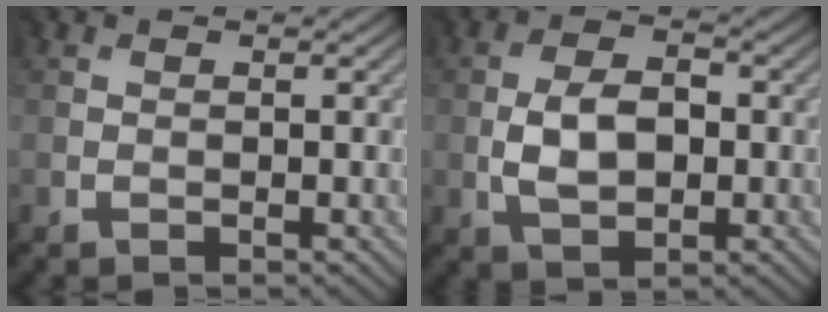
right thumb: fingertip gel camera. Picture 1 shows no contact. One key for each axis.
{"total": 4.4, "fx": -0.5, "fy": 2.9, "fz": 3.3, "tx": -0.066, "ty": 0.001, "tz": -0.010}